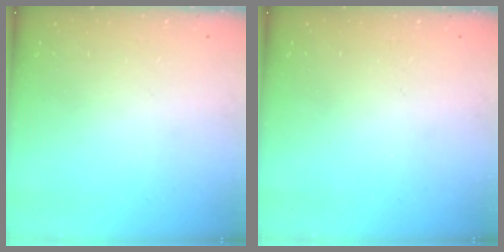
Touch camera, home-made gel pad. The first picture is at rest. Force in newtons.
{"total": 0.0}